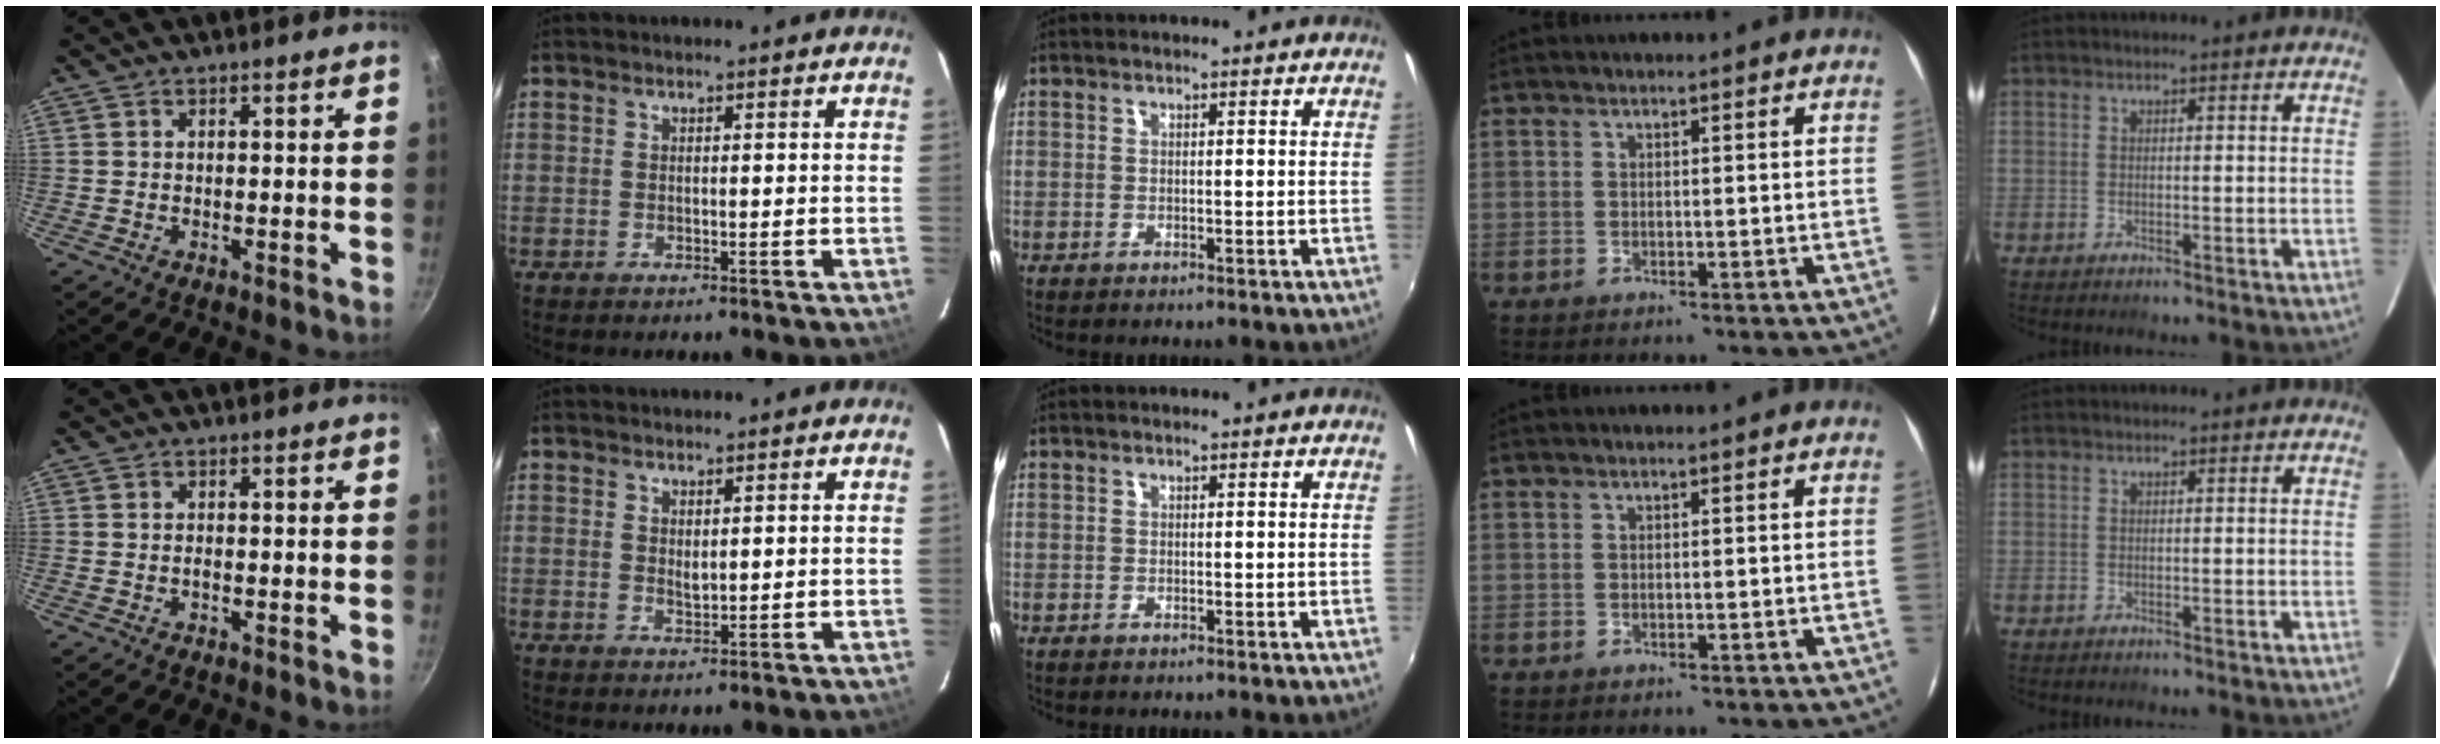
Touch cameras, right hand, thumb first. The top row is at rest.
{"thumb": {"total": 0.7, "force": [-0.3, 0.3, 0.5], "torque": [-0.009, 0.004, -0.007]}, "index": {"total": 1.4, "force": [0.6, 0.8, 1.0], "torque": [-0.017, -0.001, 0.011]}}